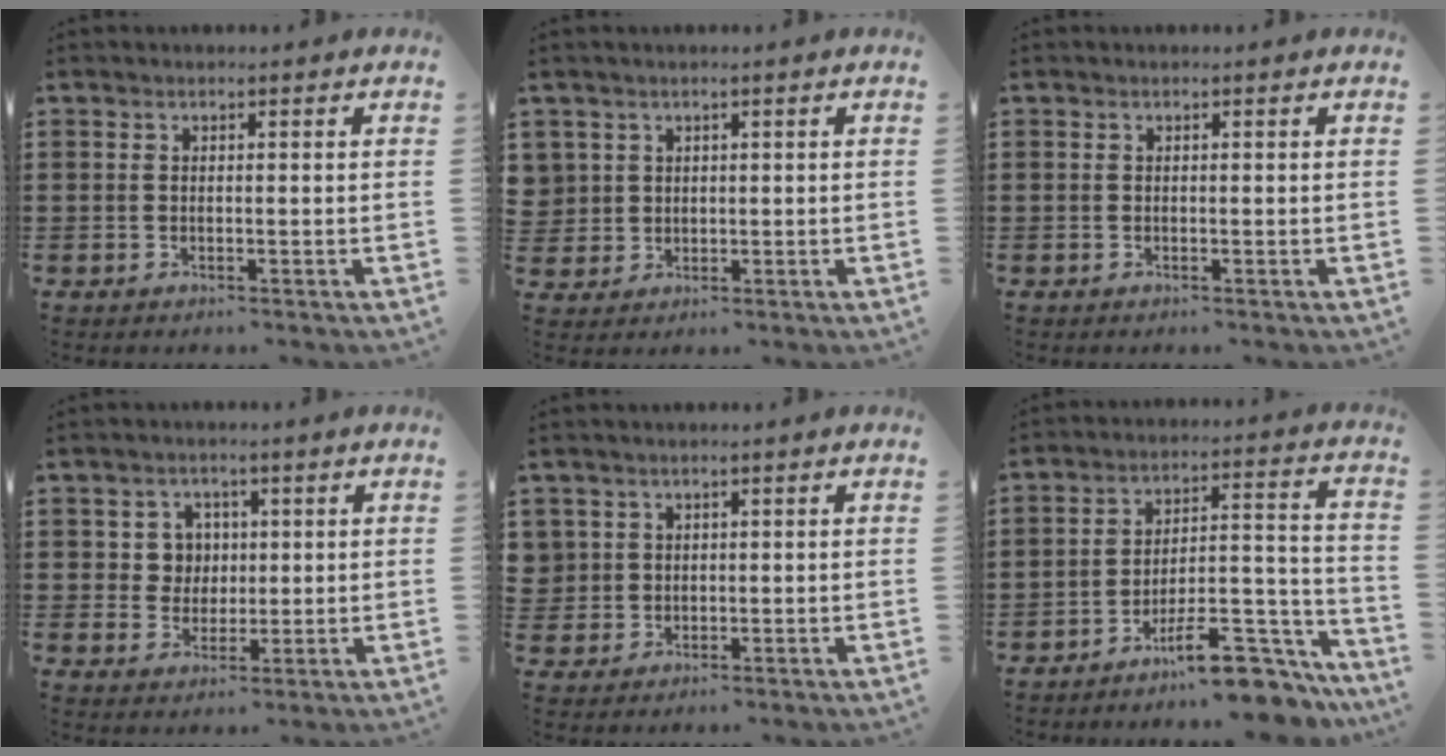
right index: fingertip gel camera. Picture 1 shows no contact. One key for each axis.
{"total": 2.6, "fx": 1.0, "fy": 2.5, "fz": 0.0, "tx": -0.013, "ty": 0.010, "tz": 0.017}
{"total": 0.0}
{"total": 4.4, "fx": 1.0, "fy": 4.1, "fz": 1.3, "tx": -0.045, "ty": 0.014, "tz": 0.016}
{"total": 2.5, "fx": 0.8, "fy": 2.3, "fz": 0.1, "tx": -0.014, "ty": 0.011, "tz": 0.014}
{"total": 11.7, "fx": -9.4, "fy": 2.6, "fz": 6.4, "tx": -0.075, "ty": 0.041, "tz": -0.173}